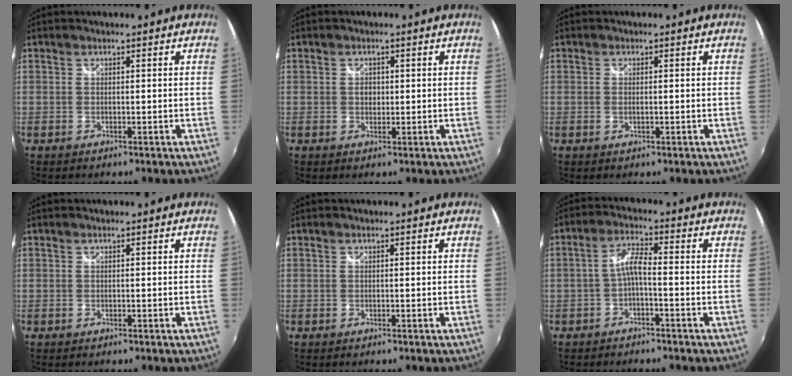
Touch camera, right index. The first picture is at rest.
{"total": 1.5, "force": [-0.1, 1.4, 0.6], "torque": [-0.009, 0.002, -0.003]}
{"total": 1.2, "force": [-0.1, 0.5, 1.1], "torque": [-0.021, -0.002, -0.002]}
{"total": 0.0}
{"total": 0.0}
{"total": 3.8, "force": [-1.8, 0.5, 3.3], "torque": [-0.073, 0.010, -0.035]}